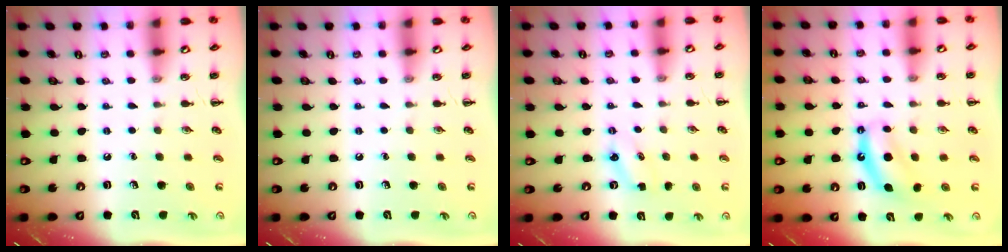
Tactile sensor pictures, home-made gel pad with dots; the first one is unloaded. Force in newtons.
{"total": 0.0}
{"total": 2.9, "press": 2.8, "slide": 0.7}
{"total": 7.3, "press": 7.3, "slide": 1.1}